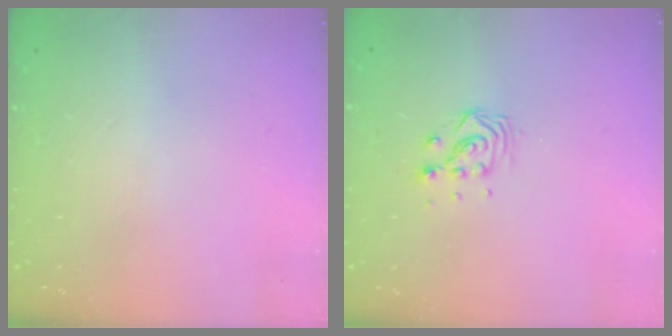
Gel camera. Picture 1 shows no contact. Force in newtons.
{"total": 4.3, "press": 4.2, "slide": 0.3}